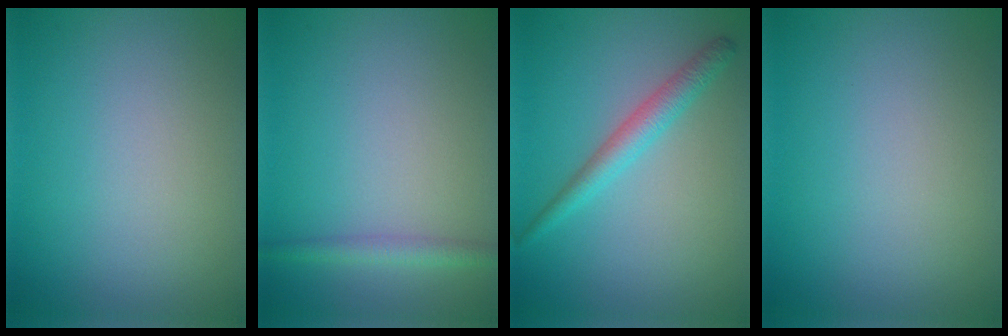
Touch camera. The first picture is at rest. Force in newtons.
{"total": 1.7, "press": 1.7, "slide": 0.1}
{"total": 2.5, "press": 2.5, "slide": 0.0}
{"total": 0.0}